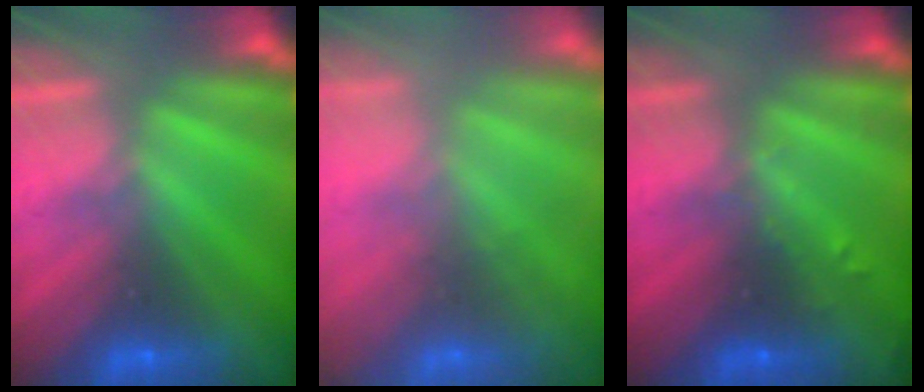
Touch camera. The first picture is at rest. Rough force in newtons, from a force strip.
{"total": 10.5}
{"total": 2.8}